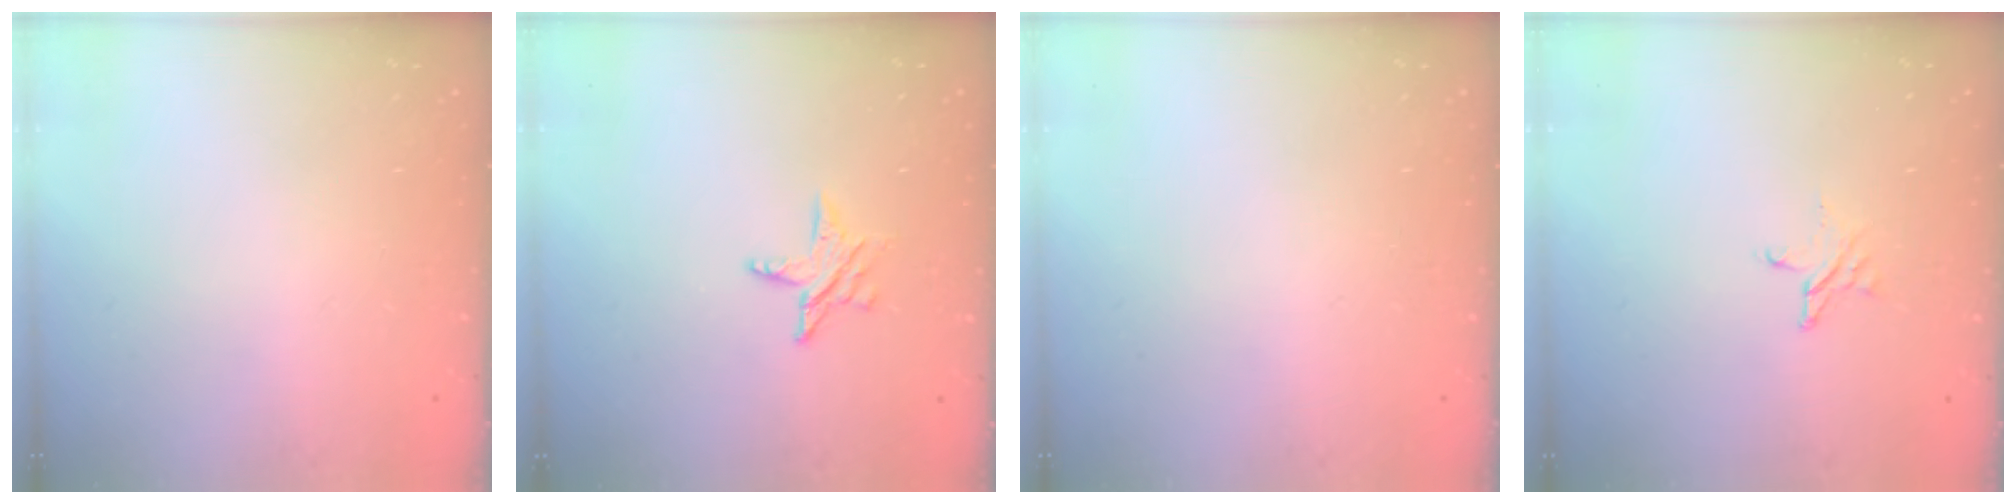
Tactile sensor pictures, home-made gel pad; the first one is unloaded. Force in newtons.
{"total": 5.4, "press": 5.4, "slide": 0.5}
{"total": 0.0}
{"total": 3.8, "press": 3.8, "slide": 0.3}